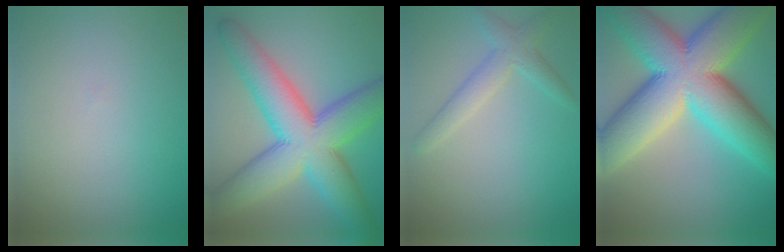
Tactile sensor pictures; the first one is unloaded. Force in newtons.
{"total": 12.5, "press": 12.5, "slide": 0.1}
{"total": 2.7, "press": 2.7, "slide": 0.1}
{"total": 18.0, "press": 18.0, "slide": 0.7}